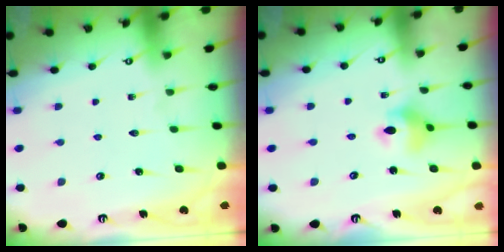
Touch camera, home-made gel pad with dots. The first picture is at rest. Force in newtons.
{"total": 6.4, "press": 6.4, "slide": 0.2}